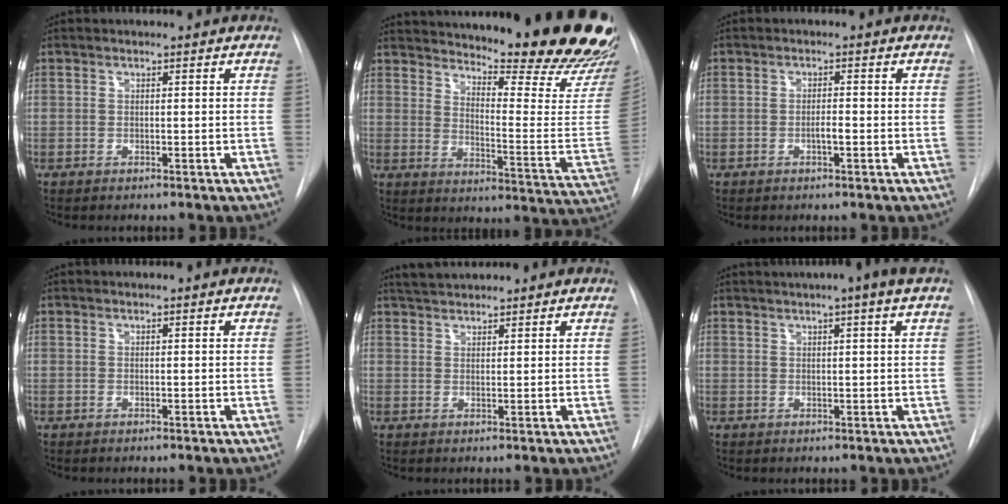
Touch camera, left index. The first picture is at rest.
{"total": 31.0, "force": [27.5, 3.5, 13.9], "torque": [-0.205, -0.132, 0.338]}
{"total": 1.5, "force": [-0.5, 0.2, 1.4], "torque": [-0.024, 0.001, -0.010]}
{"total": 0.0}
{"total": 4.4, "force": [4.2, 0.6, 1.3], "torque": [-0.025, 0.033, 0.076]}
{"total": 5.4, "force": [3.7, -0.9, 3.9], "torque": [-0.057, 0.014, 0.046]}